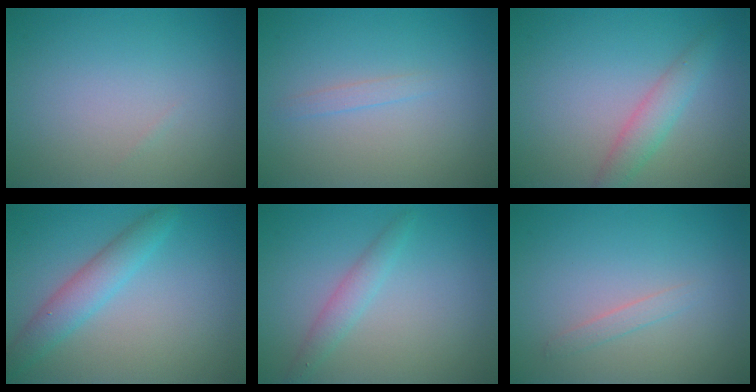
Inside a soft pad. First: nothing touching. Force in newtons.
{"total": 0.8, "press": 0.8, "slide": 0.1}
{"total": 2.3, "press": 2.3, "slide": 0.0}
{"total": 3.2, "press": 3.2, "slide": 0.0}
{"total": 1.8, "press": 1.8, "slide": 0.1}
{"total": 1.0, "press": 1.0, "slide": 0.1}